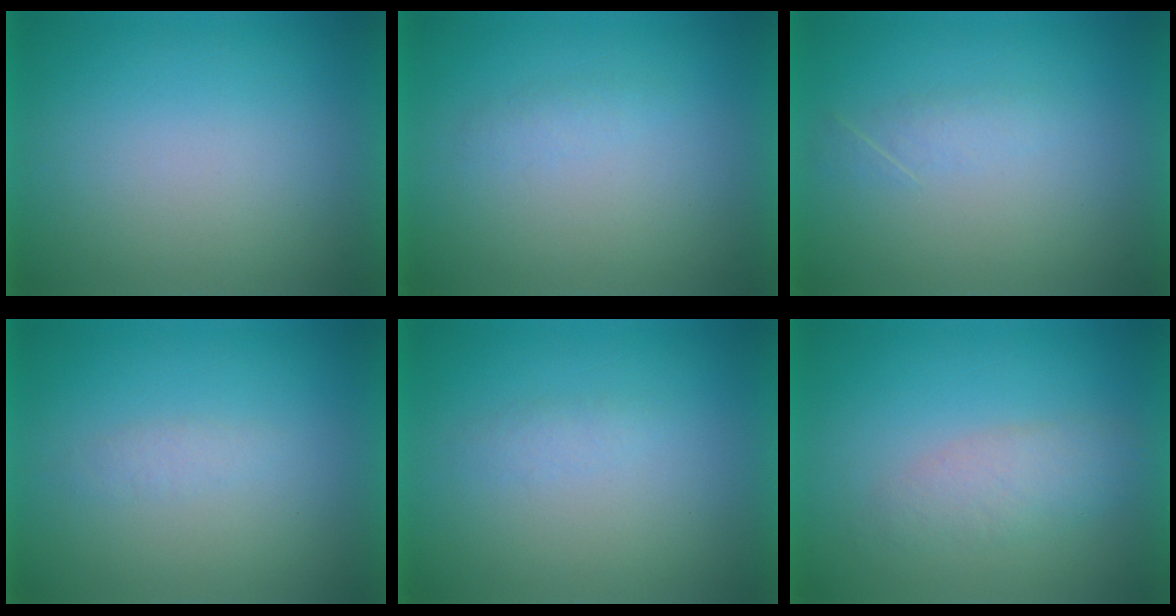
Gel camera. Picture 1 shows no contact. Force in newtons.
{"total": 1.3}
{"total": 1.7}
{"total": 1.3}
{"total": 1.5}
{"total": 2.9}